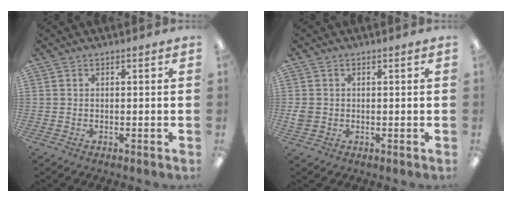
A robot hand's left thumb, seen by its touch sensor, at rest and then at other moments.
{"total": 2.5, "force": [-0.1, 2.3, 0.9], "torque": [-0.008, 0.002, -0.003]}